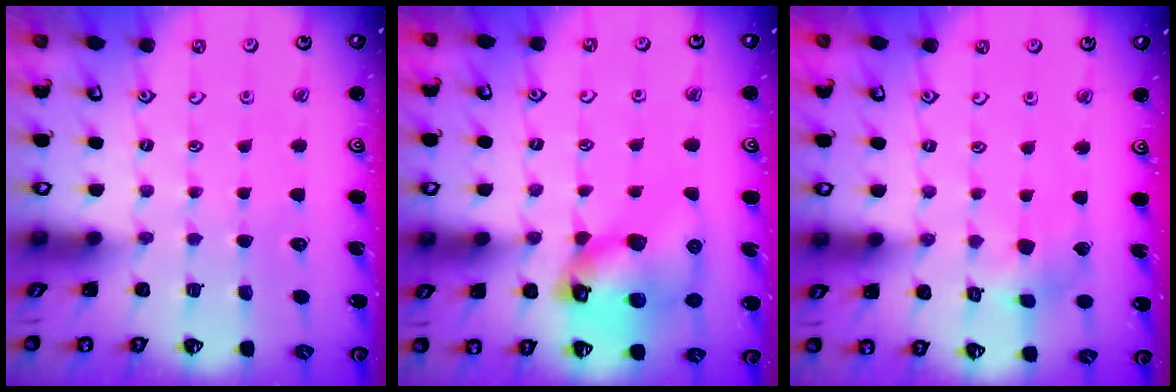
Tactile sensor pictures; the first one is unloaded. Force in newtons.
{"total": 13.2, "press": 13.1, "slide": 1.8}
{"total": 6.7, "press": 6.7, "slide": 0.7}